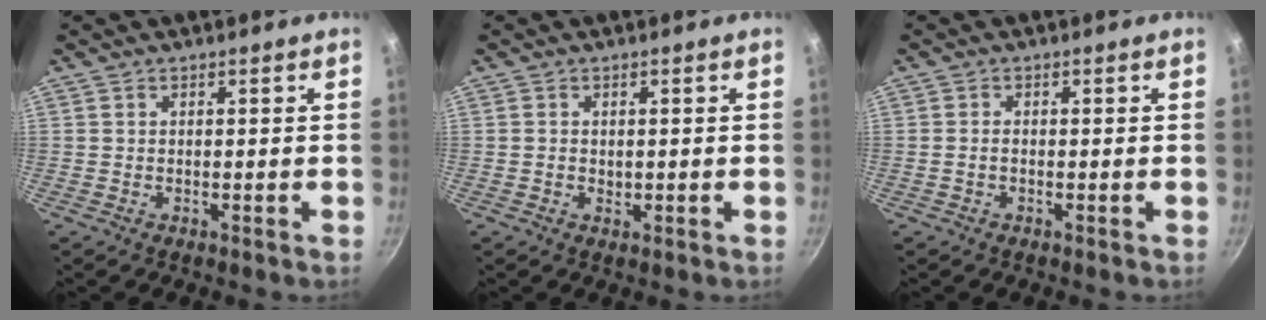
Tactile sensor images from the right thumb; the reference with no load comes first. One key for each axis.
{"total": 1.2, "fx": 0.0, "fy": 1.0, "fz": 0.7, "tx": -0.011, "ty": 0.000, "tz": 0.000}
{"total": 1.1, "fx": -0.3, "fy": 0.6, "fz": 0.9, "tx": -0.020, "ty": 0.006, "tz": -0.007}